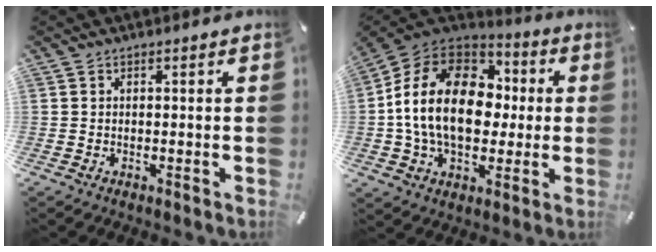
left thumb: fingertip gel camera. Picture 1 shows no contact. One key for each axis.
{"total": 20.0, "fx": 0.1, "fy": 14.7, "fz": 13.6, "tx": -0.285, "ty": 0.020, "tz": 0.003}